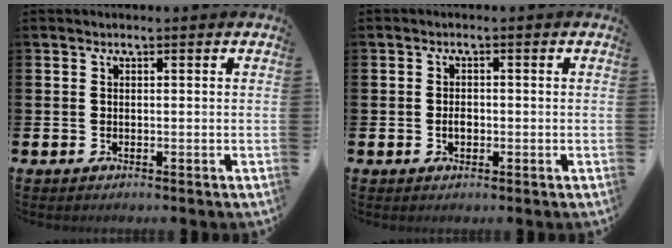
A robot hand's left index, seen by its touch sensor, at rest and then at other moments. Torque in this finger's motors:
{"motor_torque": [0.38, -0.03, 0.01, 0.05]}